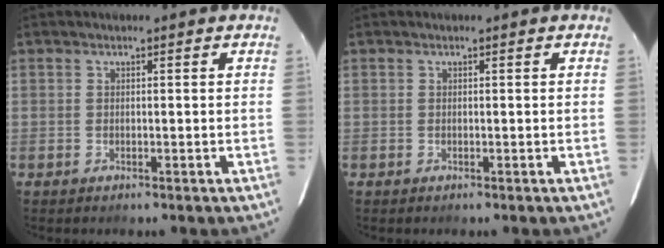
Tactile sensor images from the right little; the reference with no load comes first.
{"total": 0.0}